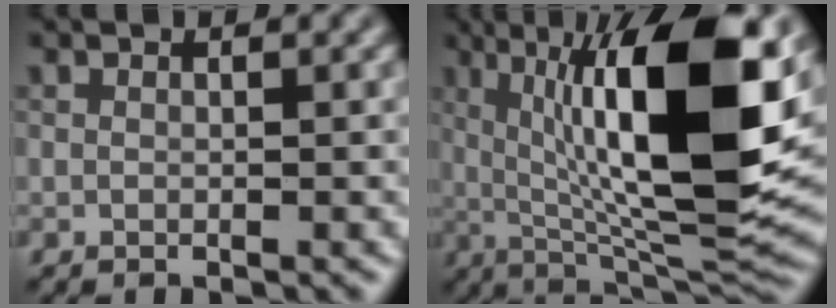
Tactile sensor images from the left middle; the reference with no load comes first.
{"total": 14.4, "force": [3.0, 4.1, 13.5], "torque": [-0.216, -0.001, 0.058]}